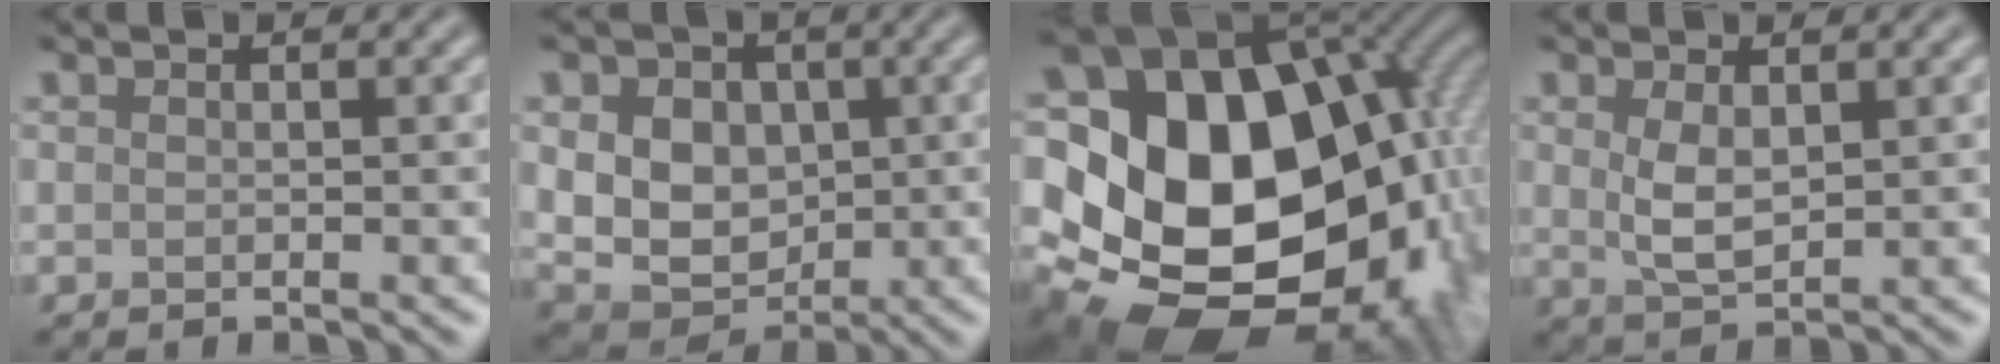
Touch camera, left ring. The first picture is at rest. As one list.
[{"total": 8.8, "force": [1.6, 7.1, 4.9], "torque": [-0.076, 0.017, 0.015]}, {"total": 20.4, "force": [-1.5, 15.0, 13.7], "torque": [-0.237, -0.020, 0.005]}, {"total": 2.9, "force": [0.7, 1.4, 2.4], "torque": [-0.056, -0.004, 0.018]}]